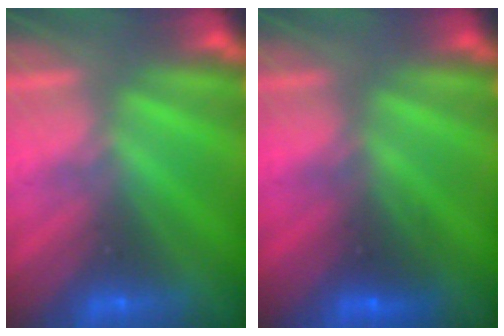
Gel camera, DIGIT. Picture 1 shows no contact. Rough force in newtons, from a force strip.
{"total": 2.6}